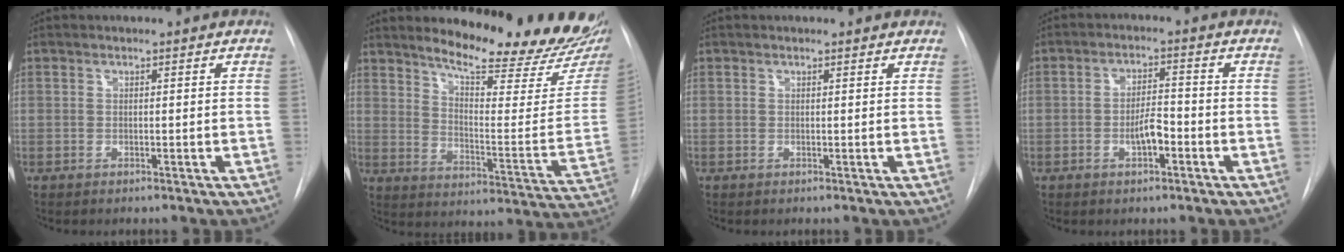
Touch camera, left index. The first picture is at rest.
{"total": 20.8, "force": [18.7, 3.1, 8.5], "torque": [-0.117, -0.094, 0.237]}
{"total": 1.6, "force": [1.5, 0.4, 0.3], "torque": [-0.013, 0.012, 0.014]}
{"total": 3.9, "force": [-1.5, 1.3, 3.4], "torque": [-0.062, 0.007, -0.026]}